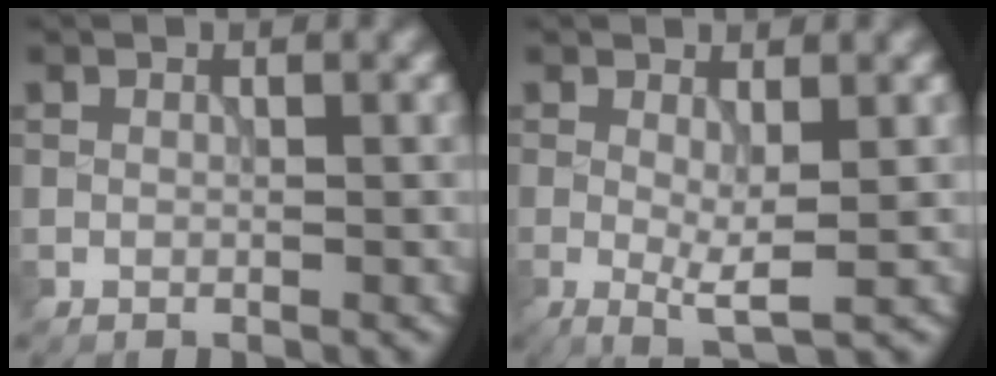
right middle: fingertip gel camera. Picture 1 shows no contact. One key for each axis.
{"total": 2.9, "fx": -0.1, "fy": 0.4, "fz": 2.9, "tx": -0.056, "ty": -0.012, "tz": -0.002}